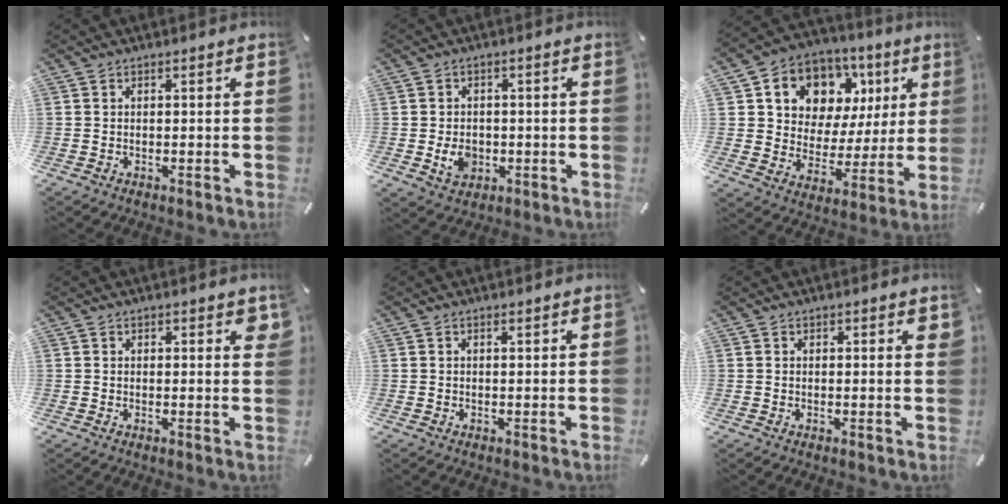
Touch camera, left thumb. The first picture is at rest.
{"total": 5.4, "force": [-1.0, 4.5, 2.8], "torque": [-0.045, -0.003, -0.020]}
{"total": 10.9, "force": [5.3, 9.0, 2.8], "torque": [-0.055, -0.044, 0.102]}
{"total": 1.8, "force": [1.1, 1.0, 1.1], "torque": [-0.006, -0.003, 0.016]}
{"total": 0.6, "force": [0.4, 0.4, 0.3], "torque": [-0.005, 0.003, 0.006]}
{"total": 0.9, "force": [0.6, 0.5, 0.5], "torque": [-0.003, -0.002, 0.009]}